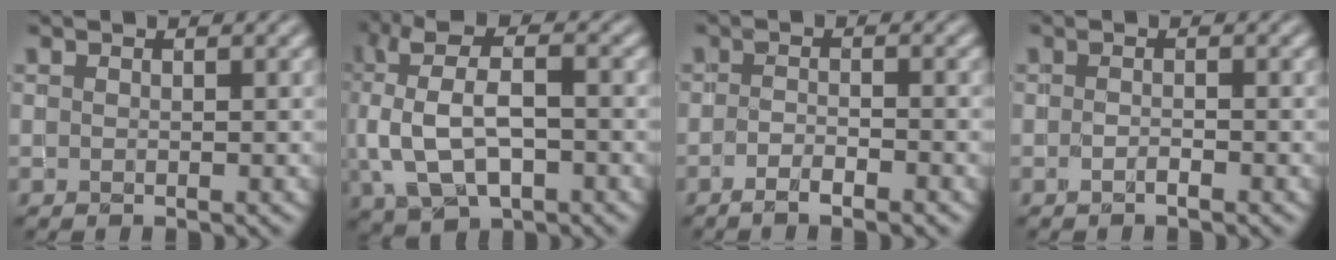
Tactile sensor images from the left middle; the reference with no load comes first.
{"total": 7.4, "force": [0.3, 4.3, 6.1], "torque": [-0.123, 0.011, 0.001]}
{"total": 2.8, "force": [-1.8, 0.6, 2.0], "torque": [-0.037, 0.004, -0.033]}
{"total": 0.7, "force": [-0.5, 0.2, 0.4], "torque": [-0.008, 0.000, -0.009]}